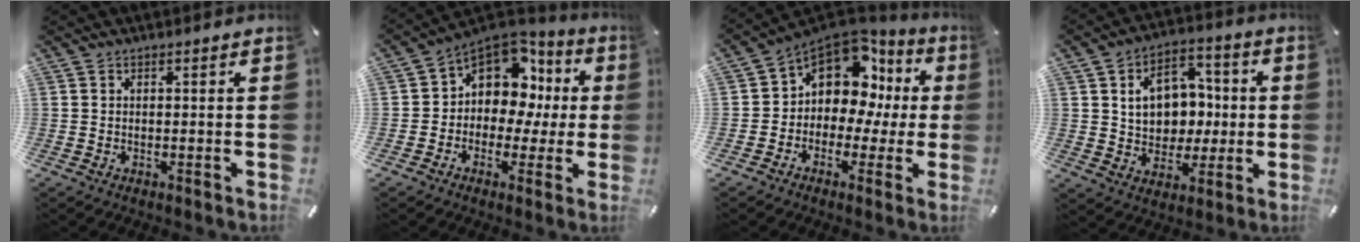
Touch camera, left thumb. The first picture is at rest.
{"total": 11.5, "force": [3.3, 9.1, 6.1], "torque": [-0.107, -0.025, 0.064]}
{"total": 11.0, "force": [4.1, 8.2, 6.1], "torque": [-0.102, -0.038, 0.073]}
{"total": 11.9, "force": [1.0, 10.3, 5.9], "torque": [-0.084, 0.008, 0.027]}